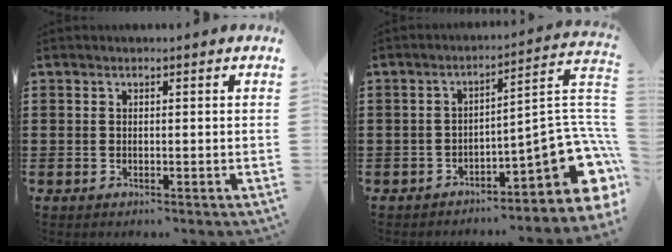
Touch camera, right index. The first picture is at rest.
{"total": 9.5, "force": [-4.0, 3.0, 8.0], "torque": [-0.105, -0.012, -0.076]}